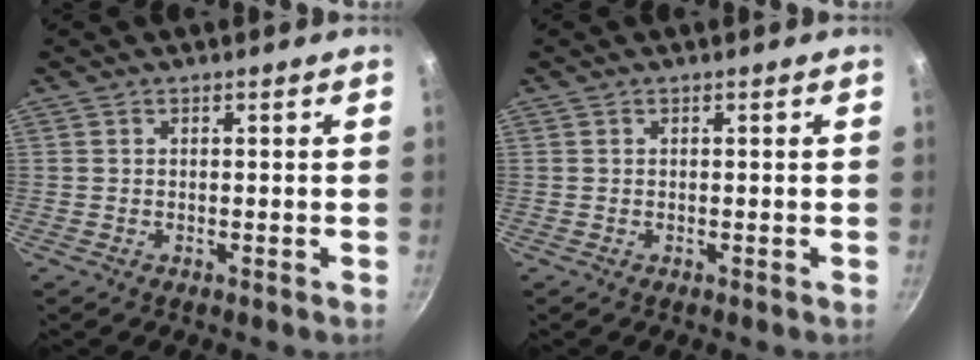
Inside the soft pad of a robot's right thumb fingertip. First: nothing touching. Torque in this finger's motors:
{"motor_torque": [0.00, 0.00, -0.08, 0.09, 0.01]}